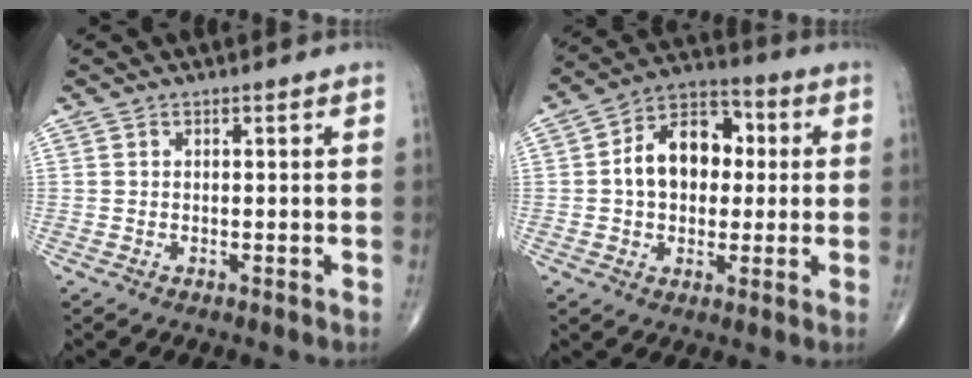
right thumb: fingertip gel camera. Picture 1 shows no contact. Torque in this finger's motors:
{"motor_torque": [0.54, 2.38, 0.46, 0.30, 0.08]}